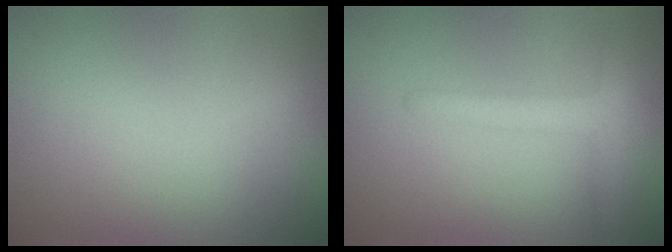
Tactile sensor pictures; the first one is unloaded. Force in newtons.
{"total": 2.8, "press": 2.8, "slide": 0.2}